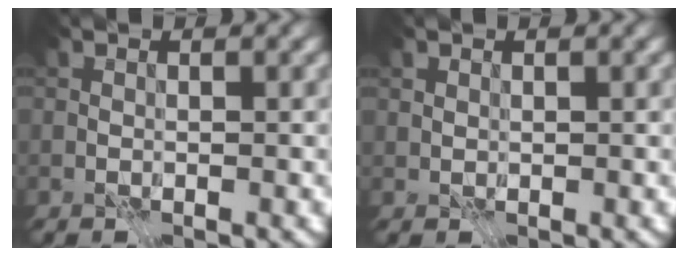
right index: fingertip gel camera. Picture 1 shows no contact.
{"total": 0.7, "force": [0.5, 0.5, 0.1], "torque": [-0.002, 0.000, 0.011]}